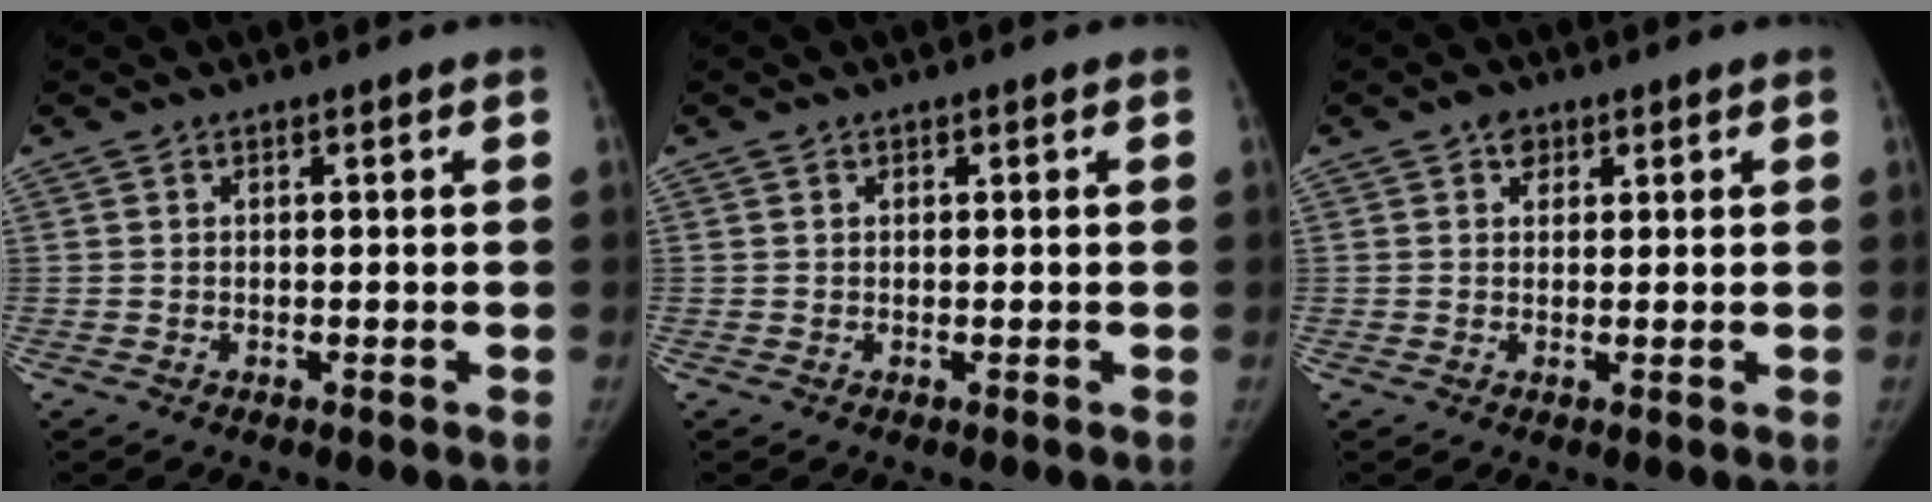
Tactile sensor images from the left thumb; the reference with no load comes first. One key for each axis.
{"total": 0.6, "fx": 0.3, "fy": 0.5, "fz": 0.1, "tx": 0.002, "ty": 0.000, "tz": 0.004}
{"total": 2.6, "fx": 1.4, "fy": 2.0, "fz": 0.9, "tx": 0.002, "ty": -0.003, "tz": 0.016}